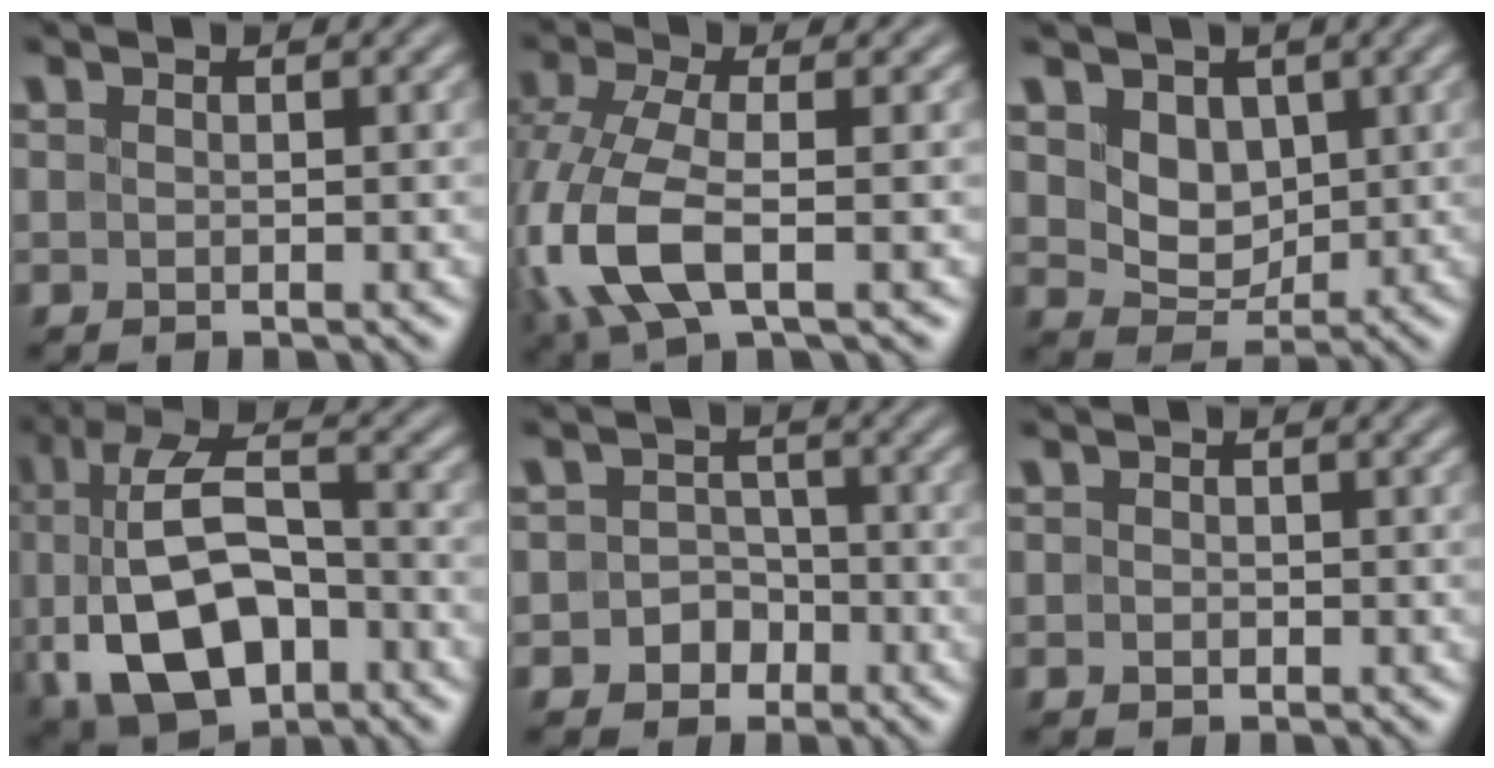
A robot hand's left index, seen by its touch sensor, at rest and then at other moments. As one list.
[{"total": 7.3, "force": [-2.5, 3.0, 6.2], "torque": [-0.155, -0.003, -0.060]}, {"total": 3.9, "force": [1.4, 3.0, 2.1], "torque": [-0.050, -0.018, 0.028]}, {"total": 11.2, "force": [-2.6, 6.4, 8.8], "torque": [-0.180, -0.005, -0.053]}, {"total": 3.4, "force": [-1.5, 2.9, 0.8], "torque": [0.020, 0.008, -0.036]}, {"total": 0.7, "force": [-0.2, 0.6, 0.3], "torque": [-0.004, -0.003, -0.005]}]